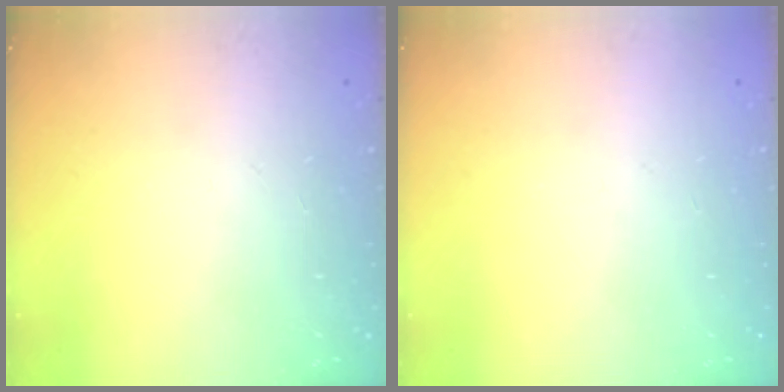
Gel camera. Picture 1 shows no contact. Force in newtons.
{"total": 0.0}